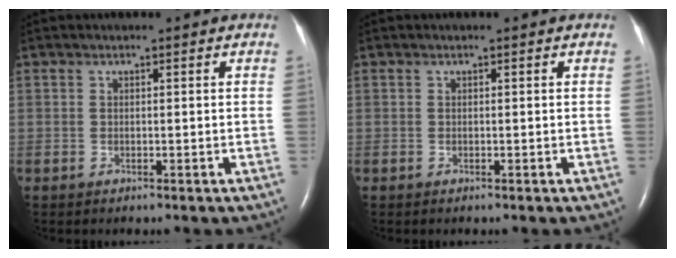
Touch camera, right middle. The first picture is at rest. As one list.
[{"total": 0.0}]